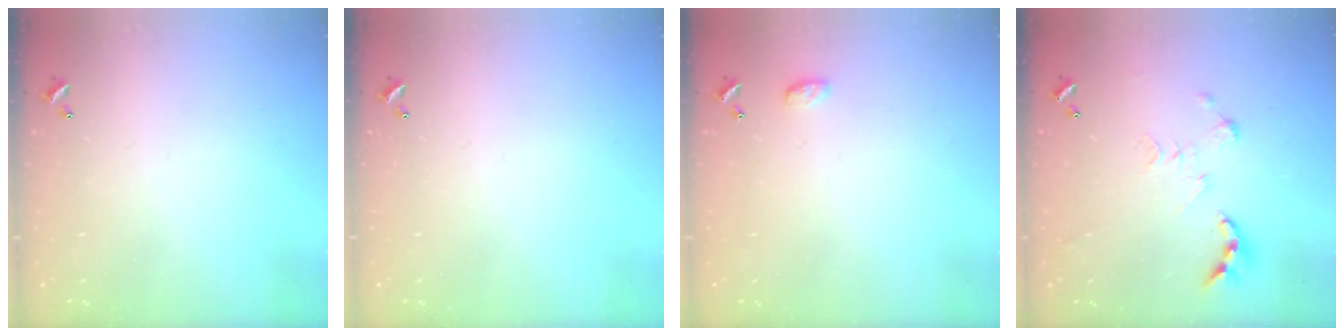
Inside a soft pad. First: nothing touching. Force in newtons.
{"total": 0.0}
{"total": 3.4, "press": 3.4, "slide": 0.5}
{"total": 0.0}